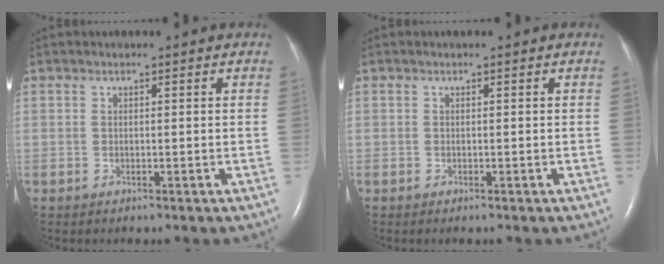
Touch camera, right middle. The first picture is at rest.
{"total": 0.0}